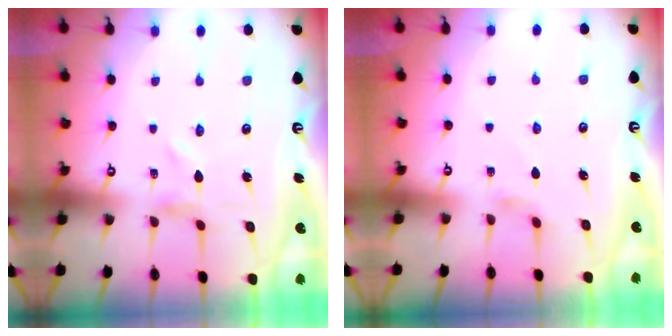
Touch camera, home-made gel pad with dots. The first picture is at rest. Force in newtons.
{"total": 0.9, "press": 0.8, "slide": 0.4}